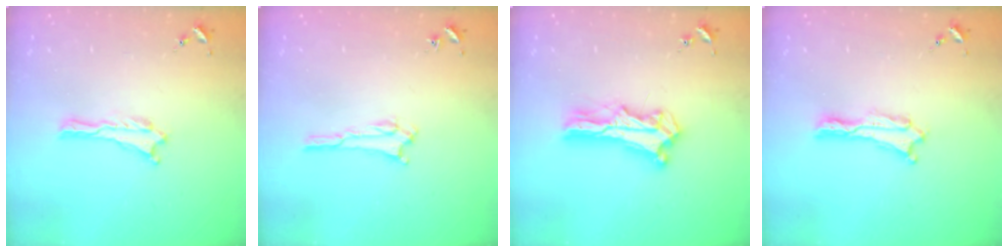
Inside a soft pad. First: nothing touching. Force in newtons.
{"total": 1.9, "press": 1.9, "slide": 0.2}
{"total": 8.4, "press": 8.3, "slide": 0.8}
{"total": 0.7, "press": 0.7, "slide": 0.2}